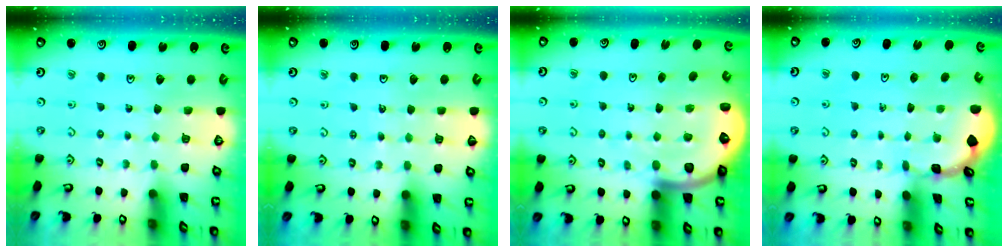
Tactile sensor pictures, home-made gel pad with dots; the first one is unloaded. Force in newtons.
{"total": 2.4, "press": 2.4, "slide": 0.2}
{"total": 7.7, "press": 7.6, "slide": 1.3}
{"total": 0.7, "press": 0.6, "slide": 0.1}